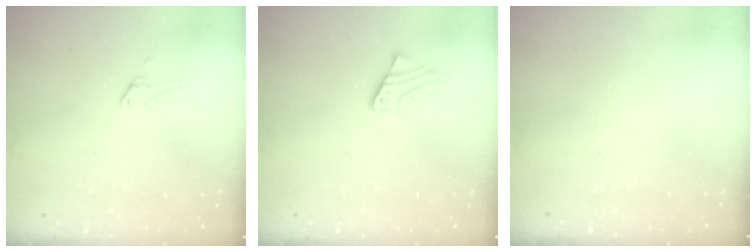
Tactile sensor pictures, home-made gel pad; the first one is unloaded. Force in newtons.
{"total": 2.1, "press": 2.1, "slide": 0.1}
{"total": 0.0}